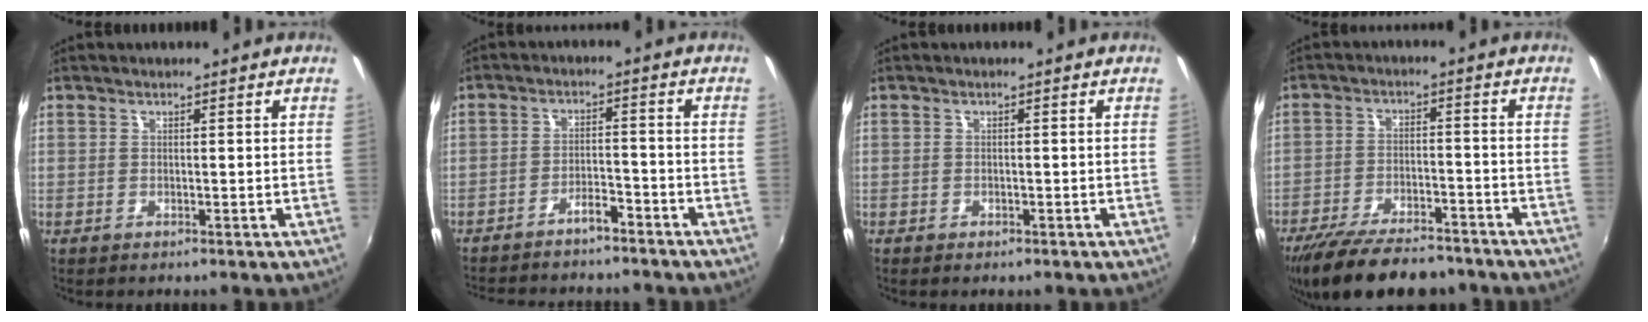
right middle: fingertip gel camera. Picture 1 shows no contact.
{"total": 9.4, "force": [-8.4, 2.2, 3.6], "torque": [-0.086, 0.011, -0.121]}
{"total": 1.0, "force": [-0.7, 0.6, 0.4], "torque": [-0.009, -0.003, -0.011]}
{"total": 16.9, "force": [-13.8, 5.3, 8.2], "torque": [-0.168, -0.024, -0.214]}